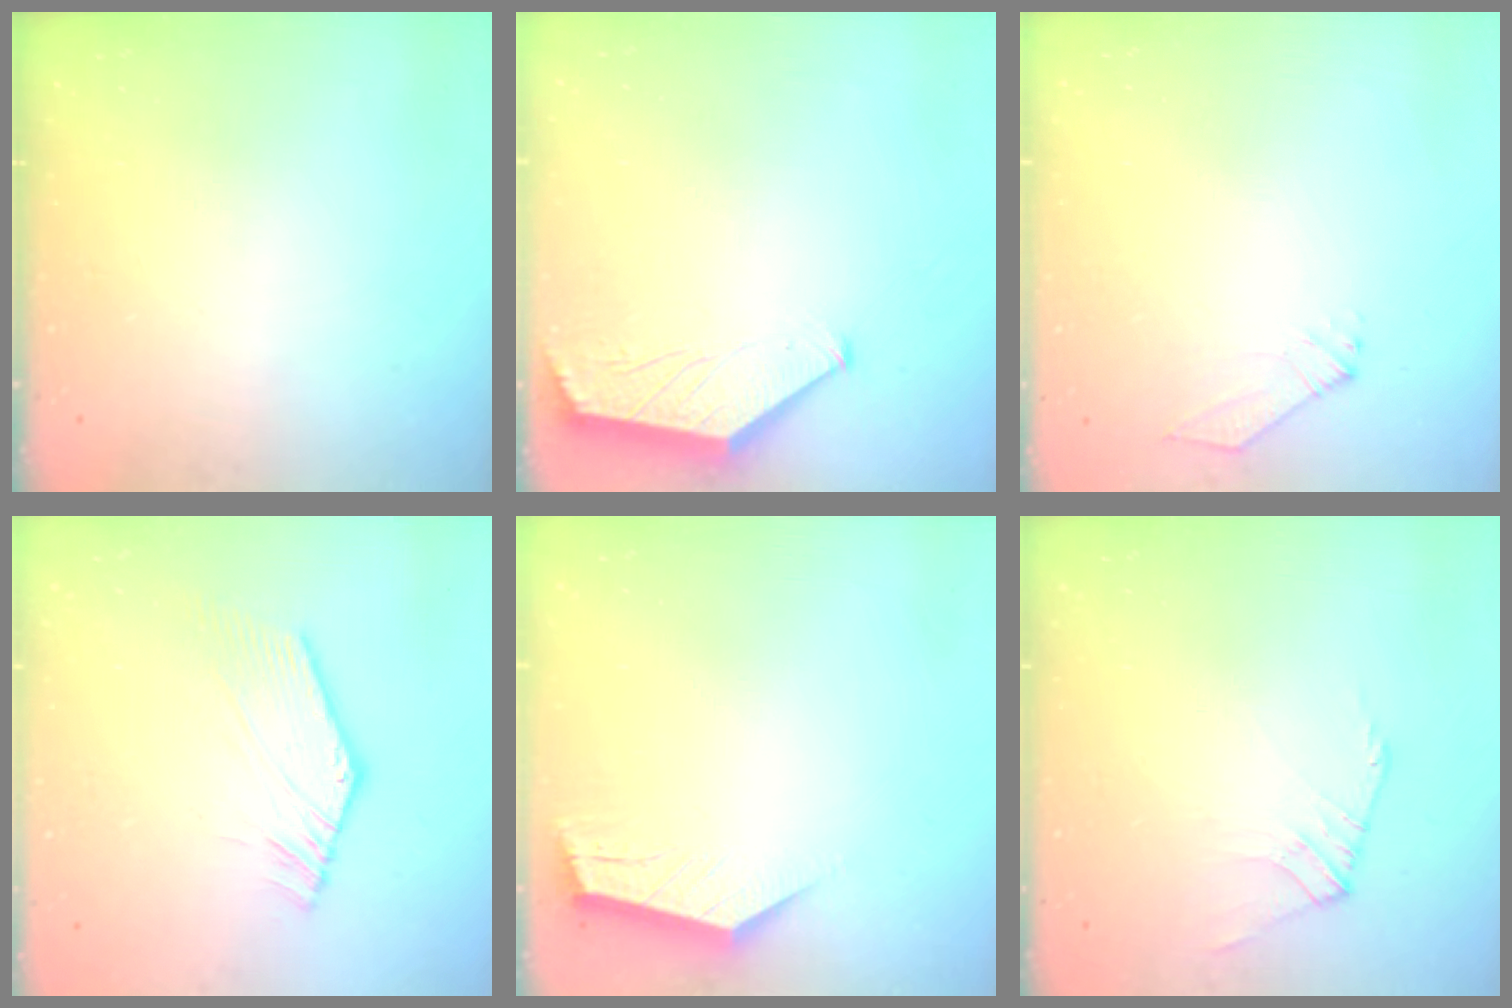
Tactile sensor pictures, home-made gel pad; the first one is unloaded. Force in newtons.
{"total": 1.7, "press": 1.6, "slide": 0.4}
{"total": 3.2, "press": 3.1, "slide": 0.6}
{"total": 2.7, "press": 2.5, "slide": 1.1}
{"total": 2.8, "press": 2.8, "slide": 0.4}
{"total": 2.0, "press": 2.0, "slide": 0.4}